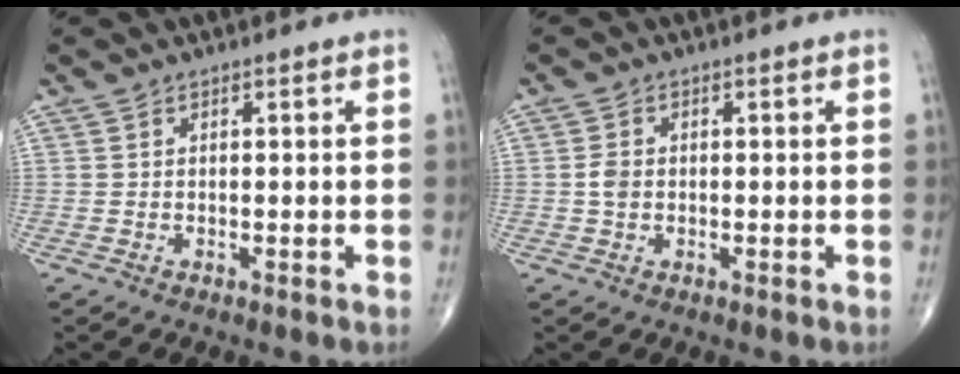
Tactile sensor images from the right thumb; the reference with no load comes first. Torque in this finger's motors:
{"motor_torque": [-0.55, 0.36, 0.48, 0.01, 0.01]}